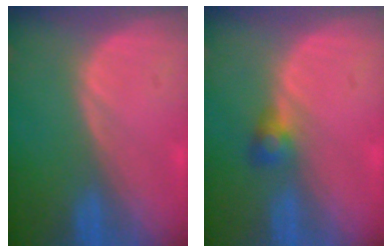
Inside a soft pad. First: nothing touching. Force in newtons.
{"total": 2.5, "press": 2.5, "slide": 0.5}